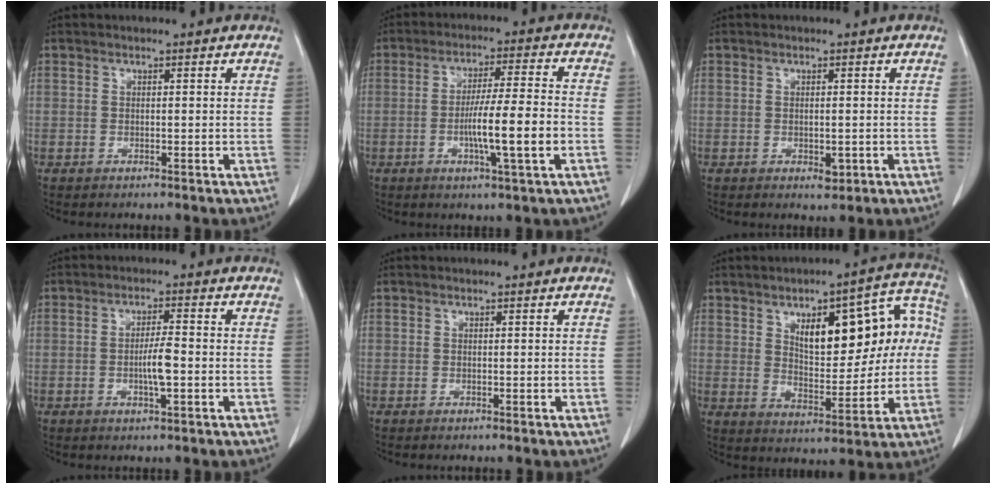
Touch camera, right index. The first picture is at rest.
{"total": 9.5, "force": [-2.5, -0.2, 9.2], "torque": [-0.159, -0.003, -0.044]}
{"total": 1.8, "force": [-0.5, 0.8, 1.5], "torque": [-0.025, -0.004, -0.001]}
{"total": 4.1, "force": [-0.9, 0.4, 4.0], "torque": [-0.075, -0.003, -0.016]}
{"total": 0.0}
{"total": 15.6, "force": [3.5, 6.5, 13.8], "torque": [-0.173, 0.041, 0.058]}